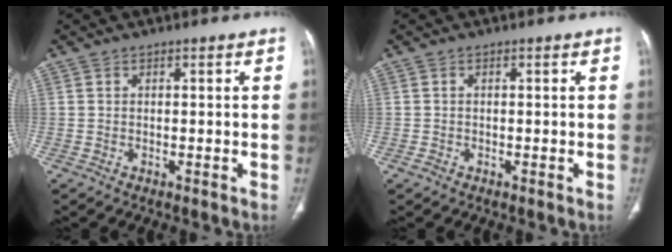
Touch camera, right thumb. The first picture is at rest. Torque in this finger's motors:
{"motor_torque": [-0.22, 0.37, -0.29, 0.18, 0.02]}